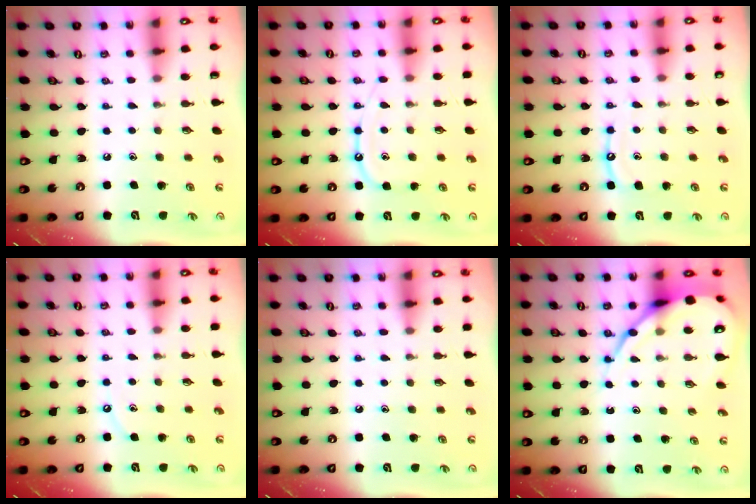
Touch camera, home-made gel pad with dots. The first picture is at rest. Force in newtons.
{"total": 10.5, "press": 10.5, "slide": 1.0}
{"total": 8.1, "press": 8.1, "slide": 0.7}
{"total": 3.3, "press": 3.3, "slide": 0.5}
{"total": 2.9, "press": 2.9, "slide": 0.5}
{"total": 12.4, "press": 12.3, "slide": 1.4}